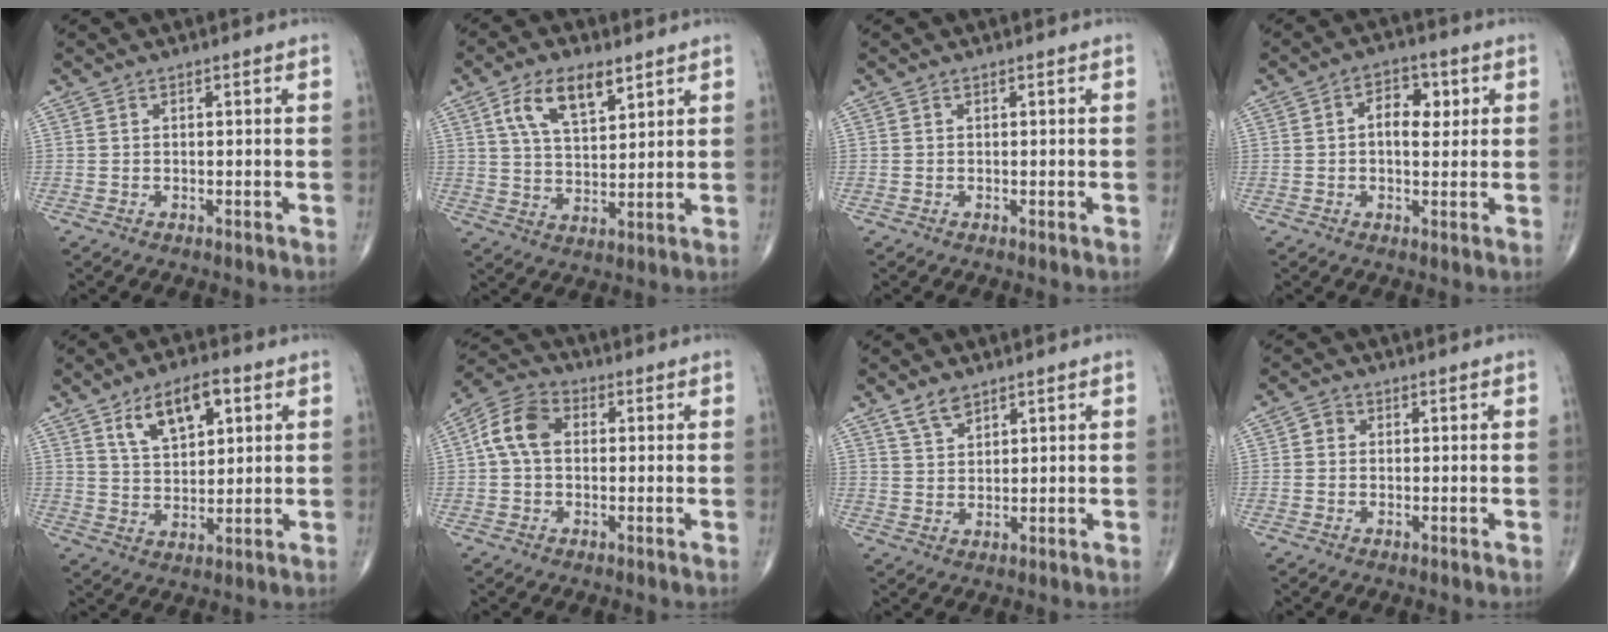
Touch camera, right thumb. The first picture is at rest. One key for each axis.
{"total": 10.0, "fx": 5.3, "fy": 4.6, "fz": 7.2, "tx": -0.119, "ty": -0.018, "tz": 0.101}
{"total": 0.0}
{"total": 6.4, "fx": 1.1, "fy": 3.9, "fz": 5.0, "tx": -0.052, "ty": 0.006, "tz": 0.010}
{"total": 10.2, "fx": 4.8, "fy": 5.0, "fz": 7.5, "tx": -0.105, "ty": -0.015, "tz": 0.086}
{"total": 8.2, "fx": 0.9, "fy": 5.7, "fz": 5.9, "tx": -0.114, "ty": 0.027, "tz": 0.008}
{"total": 3.9, "fx": 2.9, "fy": 1.9, "fz": 1.8, "tx": -0.025, "ty": -0.017, "tz": 0.060}
{"total": 1.8, "fx": 0.1, "fy": 1.6, "fz": 0.8, "tx": -0.004, "ty": 0.004, "tz": -0.002}